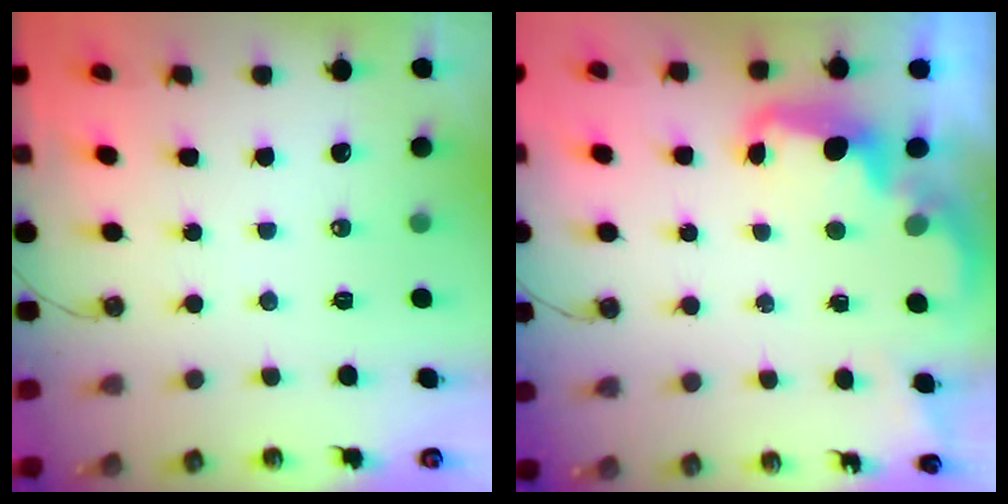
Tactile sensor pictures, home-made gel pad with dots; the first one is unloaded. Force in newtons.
{"total": 2.8, "press": 2.7, "slide": 0.7}